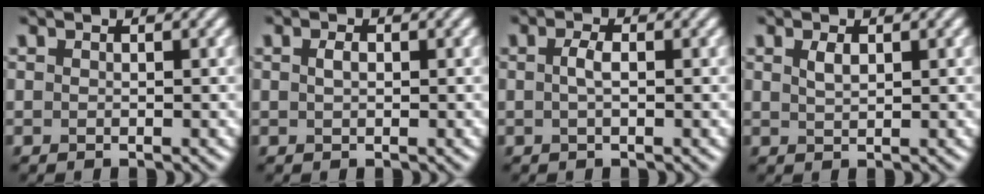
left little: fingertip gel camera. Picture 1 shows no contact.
{"total": 0.9, "force": [0.2, 0.5, 0.7], "torque": [-0.017, 0.002, 0.003]}
{"total": 1.3, "force": [0.0, 0.5, 1.3], "torque": [-0.028, 0.002, -0.001]}
{"total": 1.2, "force": [0.6, 0.5, 0.9], "torque": [-0.023, 0.001, 0.015]}